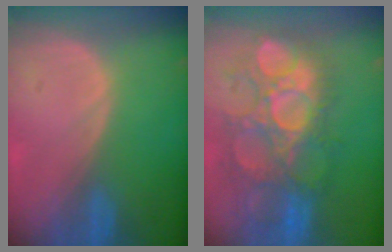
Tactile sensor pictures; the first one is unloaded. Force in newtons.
{"total": 11.7, "press": 11.1, "slide": 3.7}